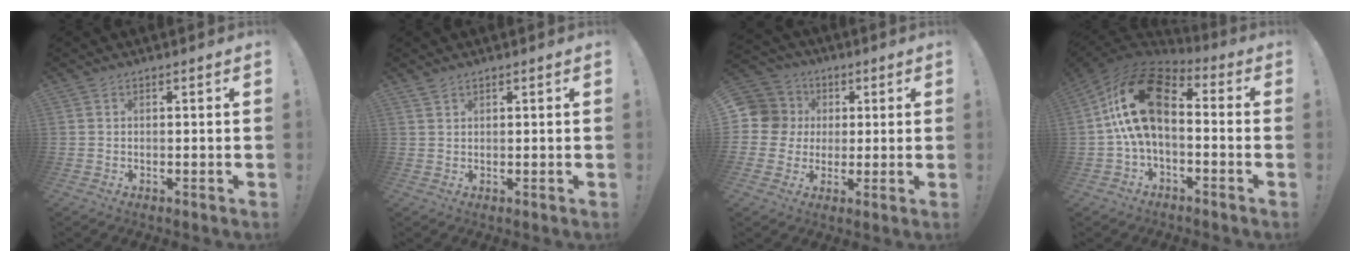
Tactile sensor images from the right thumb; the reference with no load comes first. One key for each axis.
{"total": 1.3, "fx": 1.1, "fy": 0.5, "fz": 0.5, "tx": -0.005, "ty": -0.002, "tz": 0.021}
{"total": 9.8, "fx": 1.1, "fy": 9.4, "fz": 2.4, "tx": -0.037, "ty": 0.003, "tz": 0.022}
{"total": 18.8, "fx": 2.6, "fy": 10.5, "fz": 15.4, "tx": -0.291, "ty": 0.011, "tz": 0.054}